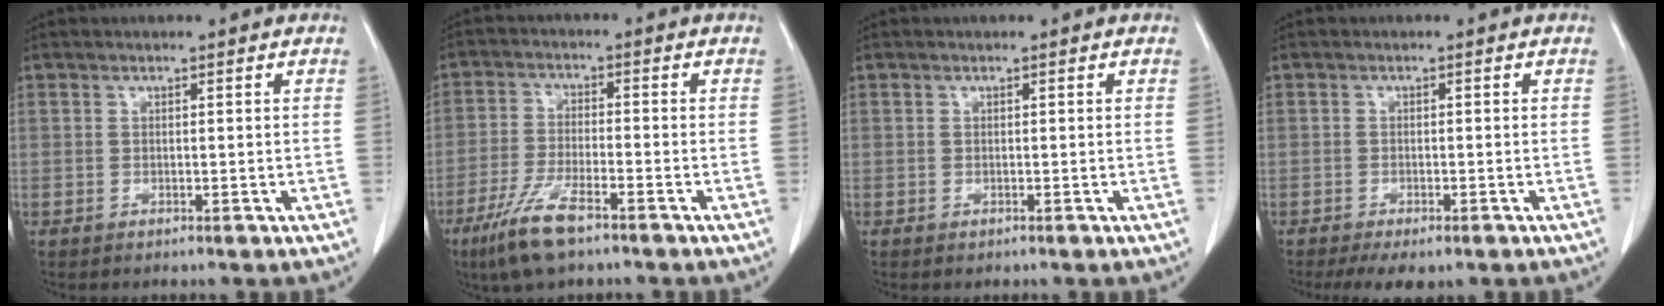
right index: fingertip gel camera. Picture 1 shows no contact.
{"total": 8.4, "force": [-5.6, 1.5, 6.1], "torque": [-0.129, -0.018, -0.103]}
{"total": 0.0}
{"total": 4.2, "force": [-3.0, 2.0, 2.2], "torque": [-0.031, -0.006, -0.041]}